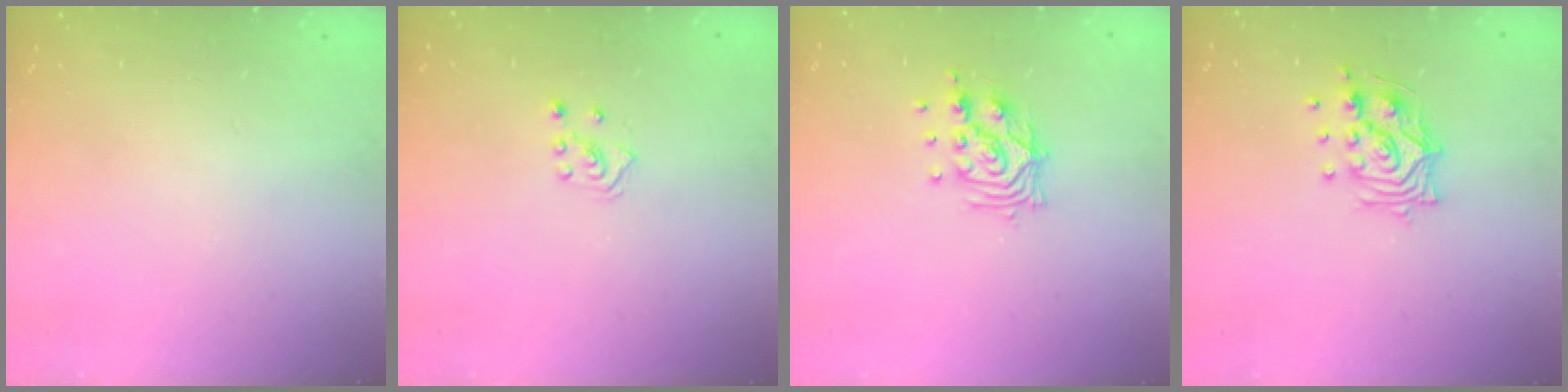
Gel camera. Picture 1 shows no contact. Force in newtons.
{"total": 2.8, "press": 2.7, "slide": 0.5}
{"total": 11.0, "press": 11.0, "slide": 1.3}
{"total": 11.7, "press": 11.7, "slide": 0.6}